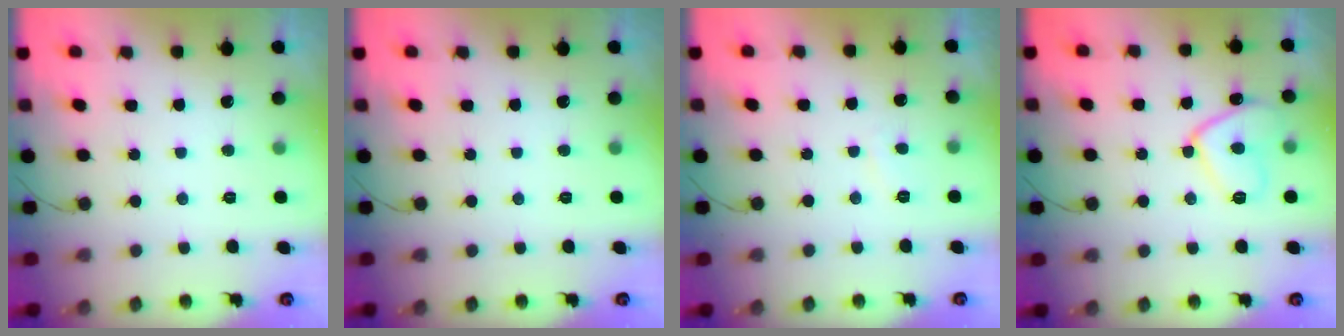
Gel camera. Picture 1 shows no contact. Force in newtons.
{"total": 0.0}
{"total": 1.5, "press": 1.4, "slide": 0.6}
{"total": 11.1, "press": 11.0, "slide": 1.1}